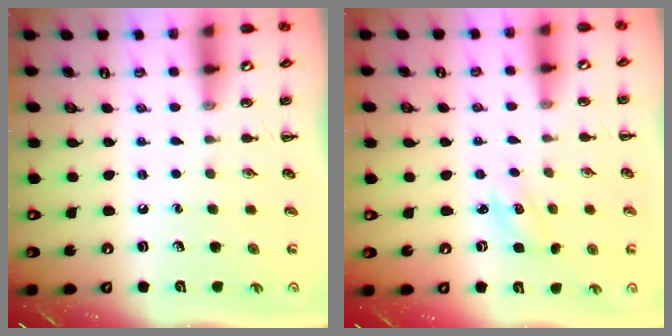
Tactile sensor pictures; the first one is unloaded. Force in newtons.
{"total": 1.8, "press": 1.8, "slide": 0.5}